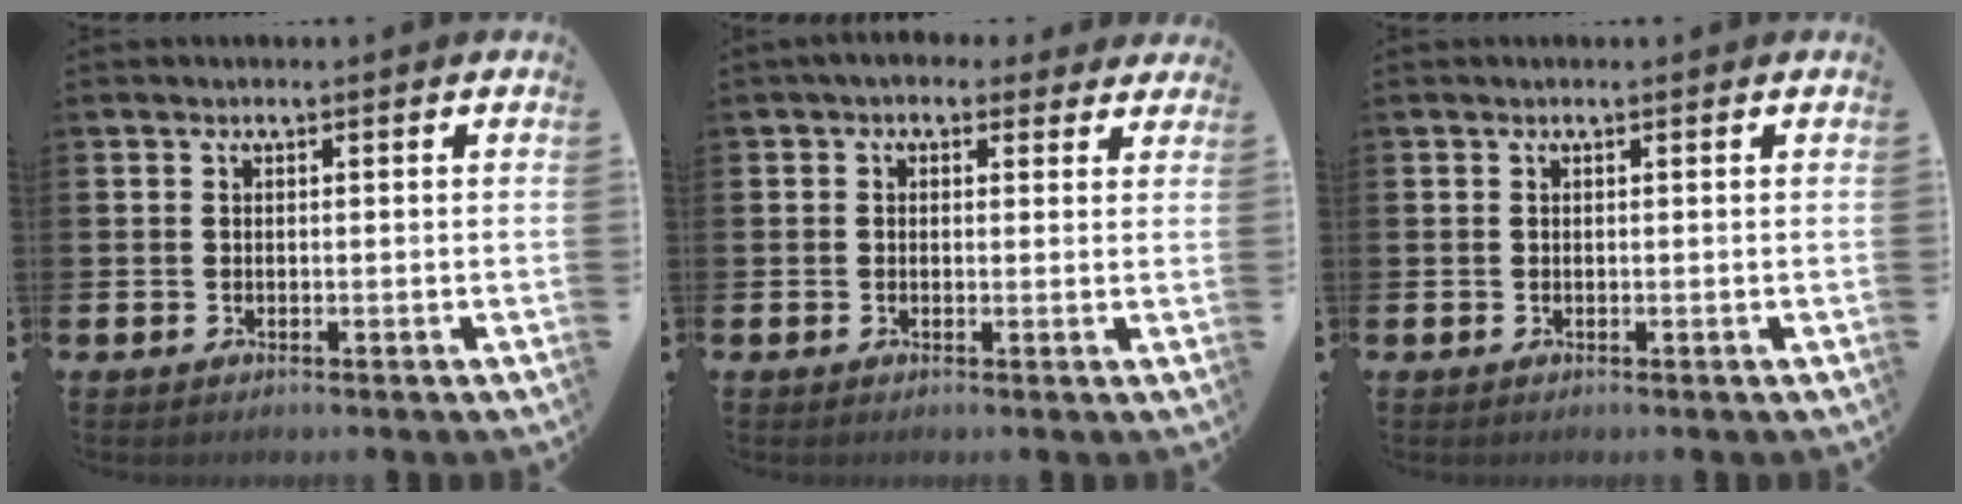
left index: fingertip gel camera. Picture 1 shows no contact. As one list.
[{"total": 2.3, "force": [1.8, 1.3, 0.7], "torque": [-0.017, -0.002, 0.029]}, {"total": 0.0}]